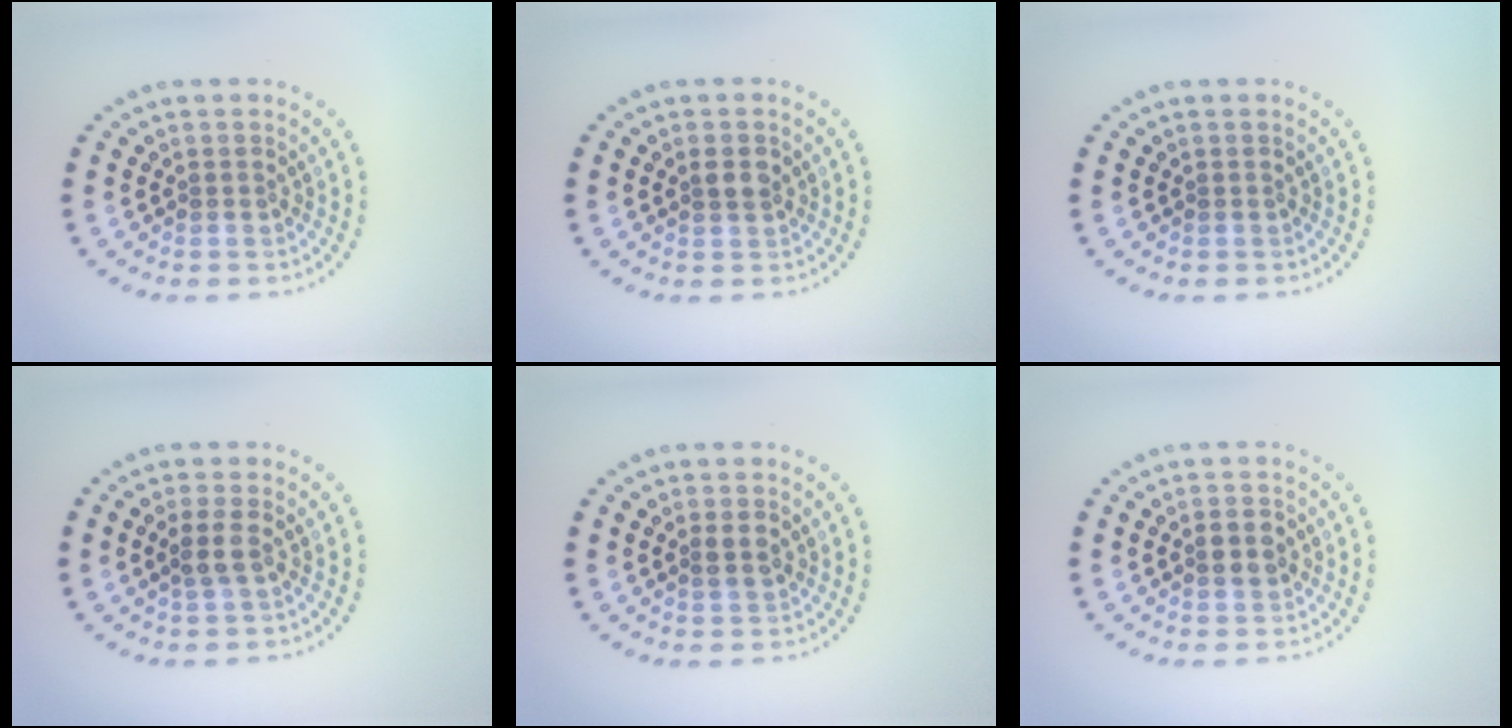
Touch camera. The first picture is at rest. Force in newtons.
{"total": 1.6, "press": 1.5, "slide": 0.5}
{"total": 0.0}
{"total": 1.6, "press": 1.4, "slide": 0.7}
{"total": 1.4, "press": 1.4, "slide": 0.3}
{"total": 2.3, "press": 2.3, "slide": 0.1}